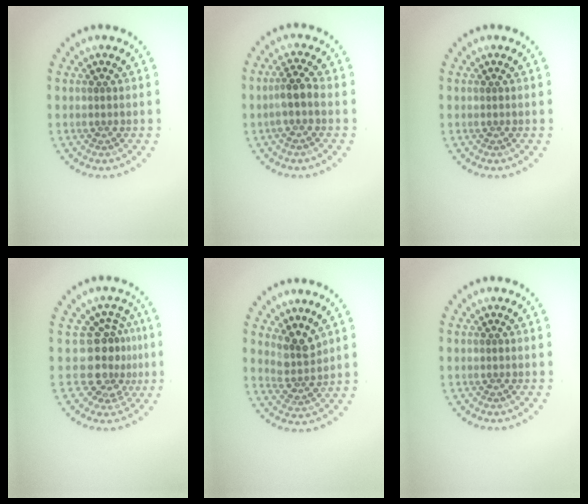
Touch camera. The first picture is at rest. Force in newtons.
{"total": 2.0, "press": 1.7, "slide": 1.1}
{"total": 0.0}
{"total": 3.8, "press": 2.8, "slide": 2.5}
{"total": 2.8, "press": 2.0, "slide": 1.9}
{"total": 0.0}